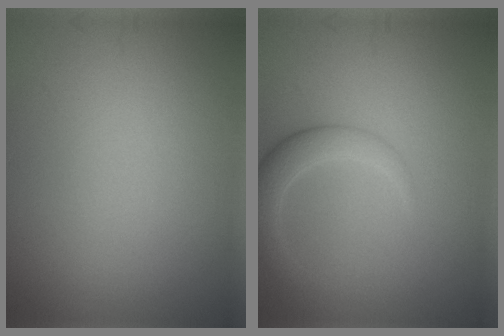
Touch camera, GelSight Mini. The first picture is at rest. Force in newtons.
{"total": 2.7, "press": 2.7, "slide": 0.1}